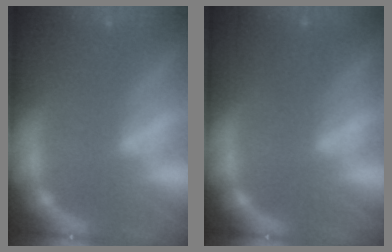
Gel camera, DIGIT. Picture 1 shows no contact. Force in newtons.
{"total": 1.5}